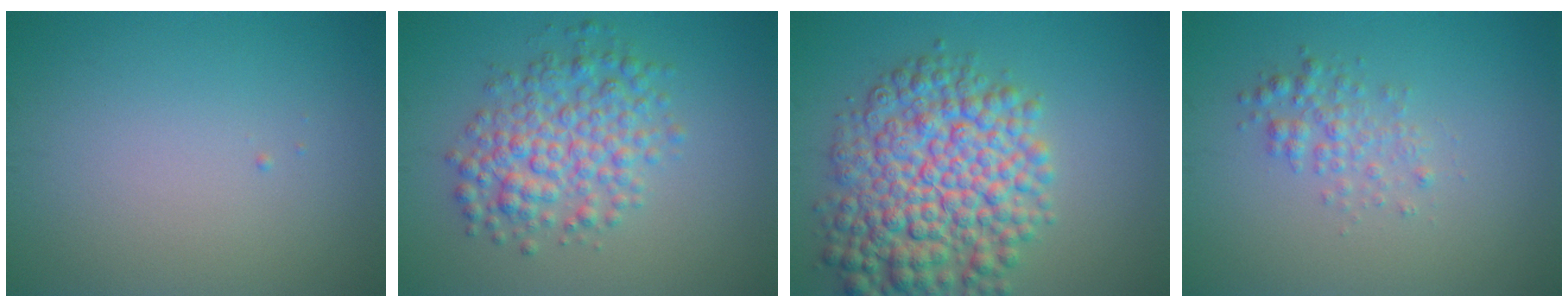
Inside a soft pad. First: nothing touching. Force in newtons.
{"total": 5.2, "press": 5.2, "slide": 0.0}
{"total": 9.9, "press": 9.9, "slide": 0.2}
{"total": 2.0, "press": 2.0, "slide": 0.1}